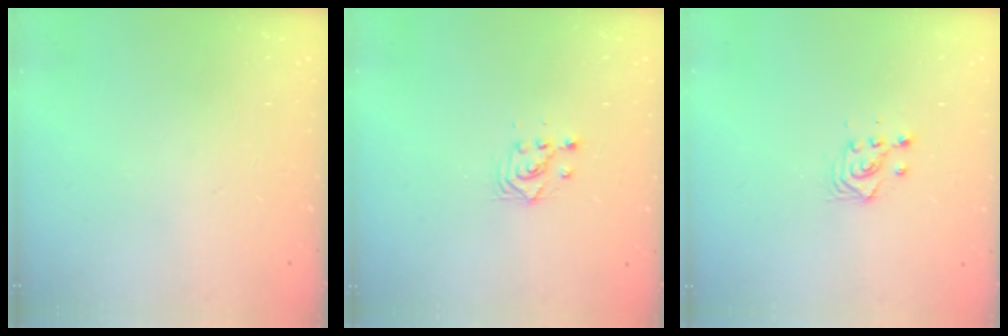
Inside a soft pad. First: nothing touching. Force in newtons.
{"total": 2.8, "press": 2.8, "slide": 0.2}
{"total": 3.6, "press": 3.4, "slide": 1.2}